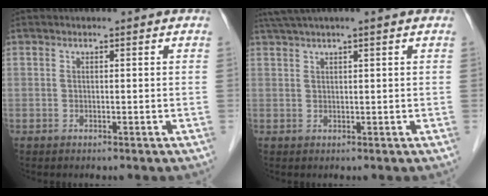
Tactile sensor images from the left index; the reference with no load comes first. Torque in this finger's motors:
{"motor_torque": [0.62, -0.58, 0.28, 0.08]}